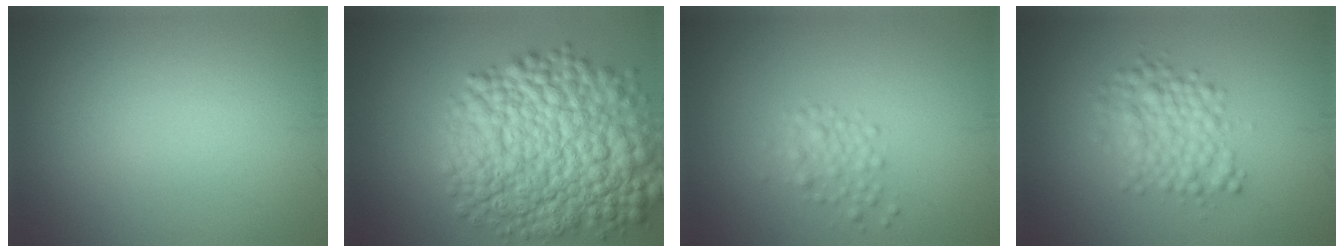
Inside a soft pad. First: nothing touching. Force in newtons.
{"total": 13.3, "press": 13.3, "slide": 0.3}
{"total": 1.7, "press": 1.7, "slide": 0.1}
{"total": 3.6, "press": 3.6, "slide": 0.1}